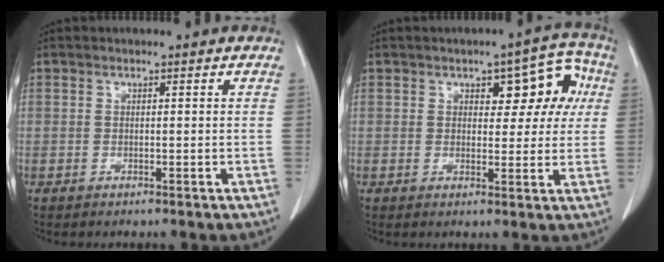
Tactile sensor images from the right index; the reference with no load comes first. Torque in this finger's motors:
{"motor_torque": [0.14, 0.12, 0.09, 0.03]}